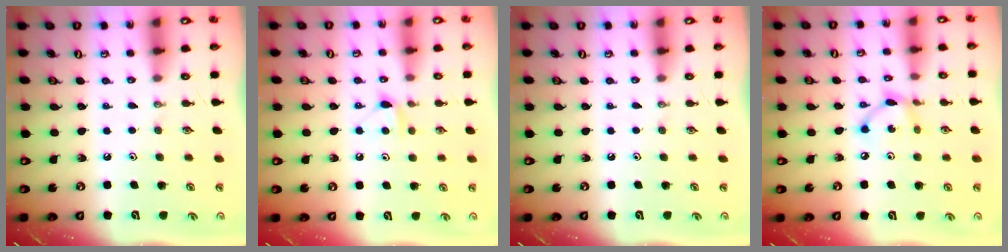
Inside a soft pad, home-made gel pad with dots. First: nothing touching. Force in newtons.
{"total": 5.8, "press": 5.7, "slide": 0.9}
{"total": 0.0}
{"total": 6.9, "press": 6.9, "slide": 0.1}